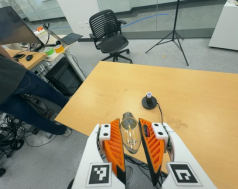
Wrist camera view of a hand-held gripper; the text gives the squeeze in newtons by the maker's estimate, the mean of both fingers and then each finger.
{"total": 11.2, "left": 10.7, "right": 11.7}